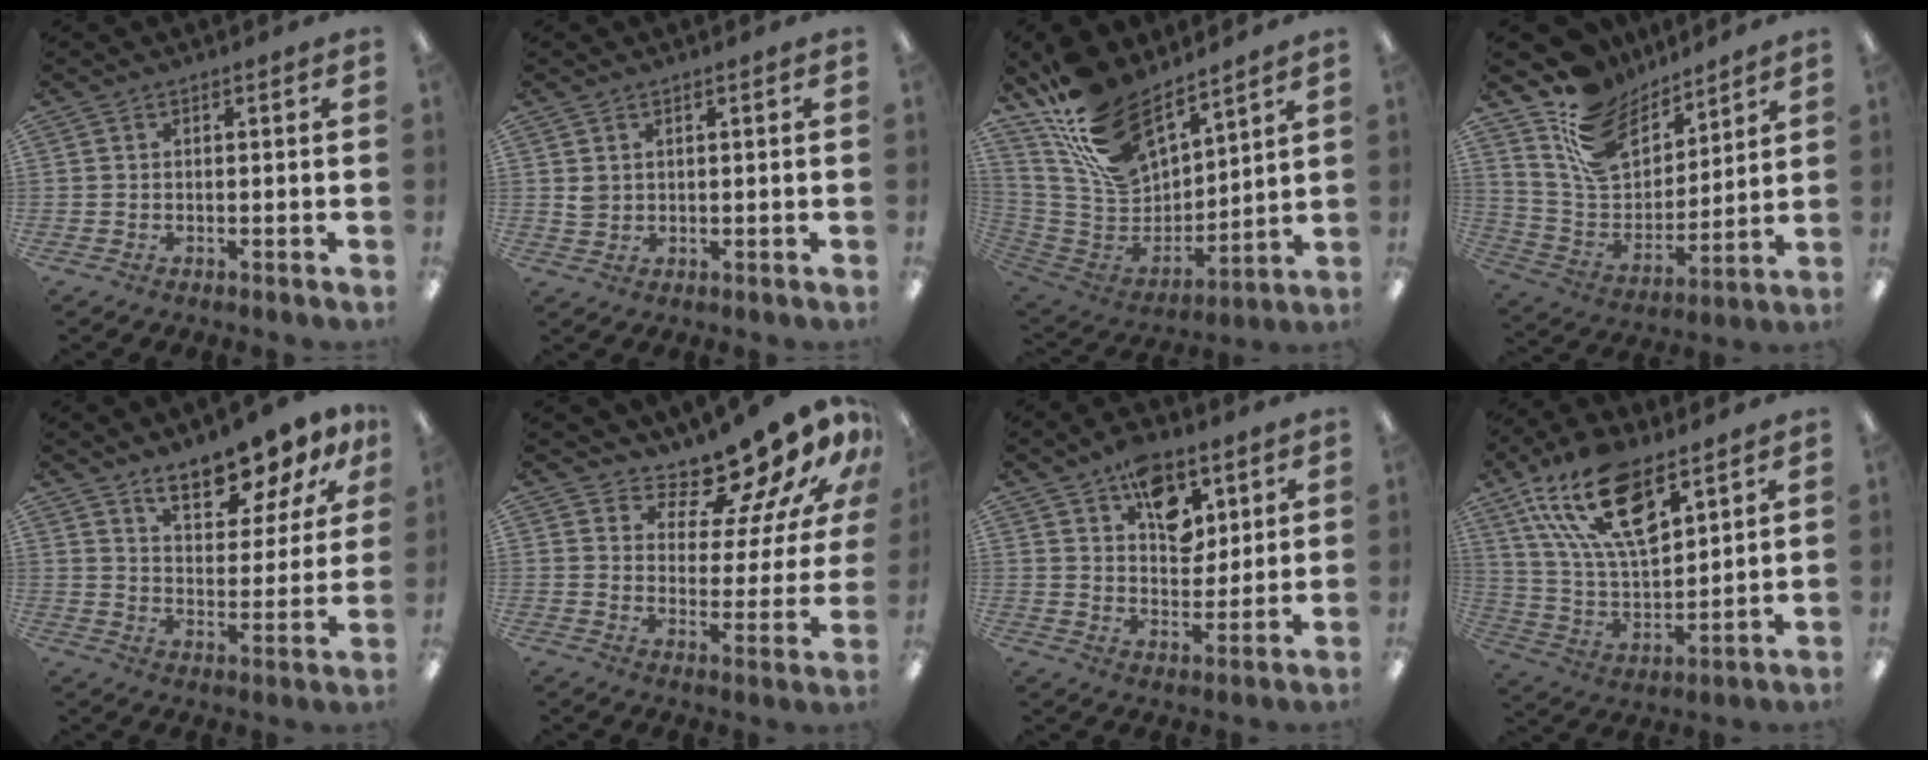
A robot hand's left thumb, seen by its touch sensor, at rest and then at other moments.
{"total": 2.1, "force": [1.1, 1.6, 0.9], "torque": [-0.021, 0.002, 0.020]}
{"total": 19.1, "force": [14.3, 9.2, 8.6], "torque": [-0.178, -0.090, 0.268]}
{"total": 16.4, "force": [11.3, 9.7, 7.0], "torque": [-0.152, -0.070, 0.215]}
{"total": 12.2, "force": [10.2, 3.9, 5.5], "torque": [-0.084, -0.061, 0.183]}
{"total": 13.7, "force": [12.0, 4.0, 5.1], "torque": [-0.079, -0.103, 0.204]}
{"total": 12.0, "force": [7.0, 7.5, 6.1], "torque": [-0.069, -0.032, 0.123]}
{"total": 21.1, "force": [12.2, 9.5, 14.3], "torque": [-0.283, -0.054, 0.216]}